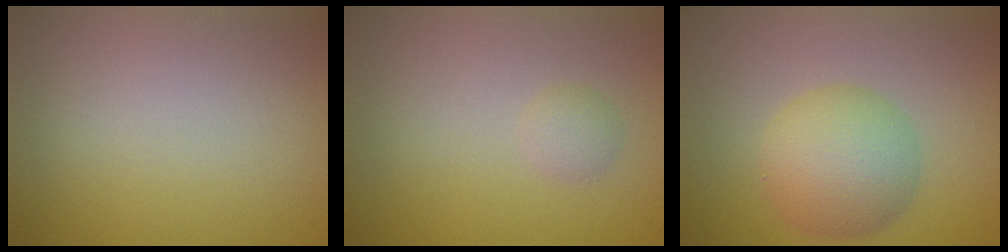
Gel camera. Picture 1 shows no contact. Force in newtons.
{"total": 1.0, "press": 1.0, "slide": 0.1}
{"total": 5.0, "press": 5.0, "slide": 0.1}